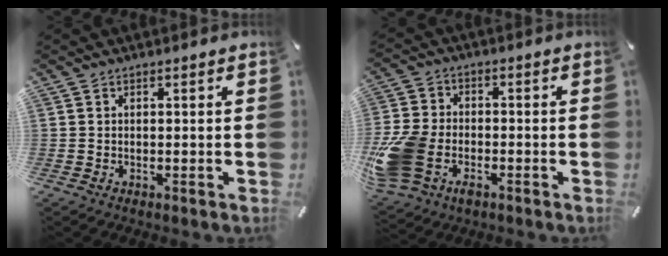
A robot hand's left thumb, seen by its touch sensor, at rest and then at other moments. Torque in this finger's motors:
{"motor_torque": [1.38, 3.63, 1.63, 0.36, 0.73]}